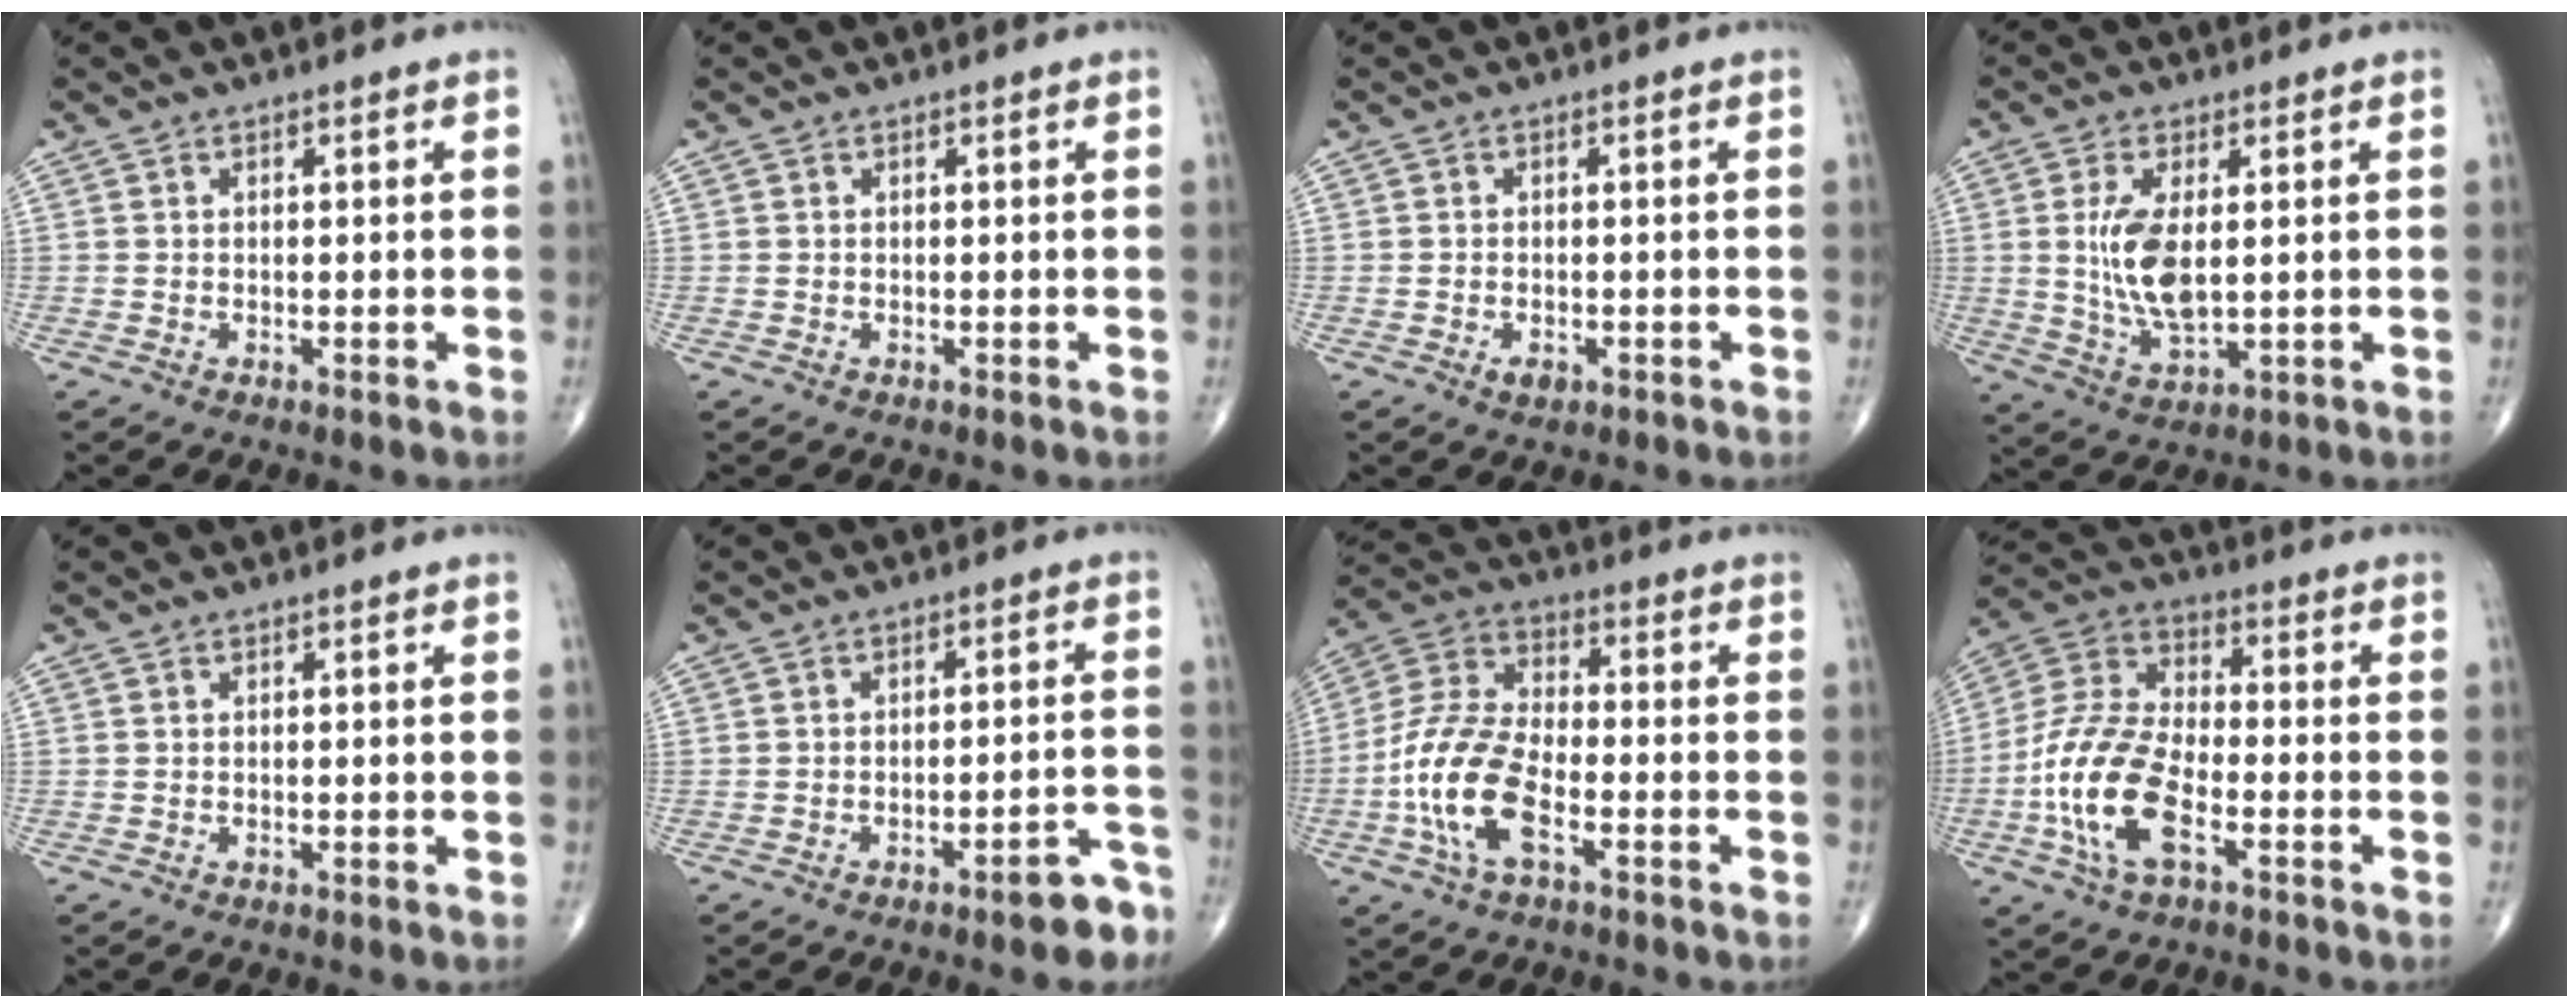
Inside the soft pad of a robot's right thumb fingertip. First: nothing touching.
{"total": 0.0}
{"total": 1.7, "force": [-0.8, 1.0, 1.2], "torque": [-0.016, 0.001, -0.012]}
{"total": 9.6, "force": [1.1, 4.2, 8.6], "torque": [-0.173, -0.016, 0.031]}
{"total": 0.0}
{"total": 5.5, "force": [-4.0, 1.5, 3.6], "torque": [-0.027, 0.039, -0.045]}
{"total": 14.3, "force": [-4.9, 6.6, 11.7], "torque": [-0.248, 0.028, -0.098]}
{"total": 15.8, "force": [-5.3, 7.3, 12.9], "torque": [-0.273, 0.025, -0.105]}